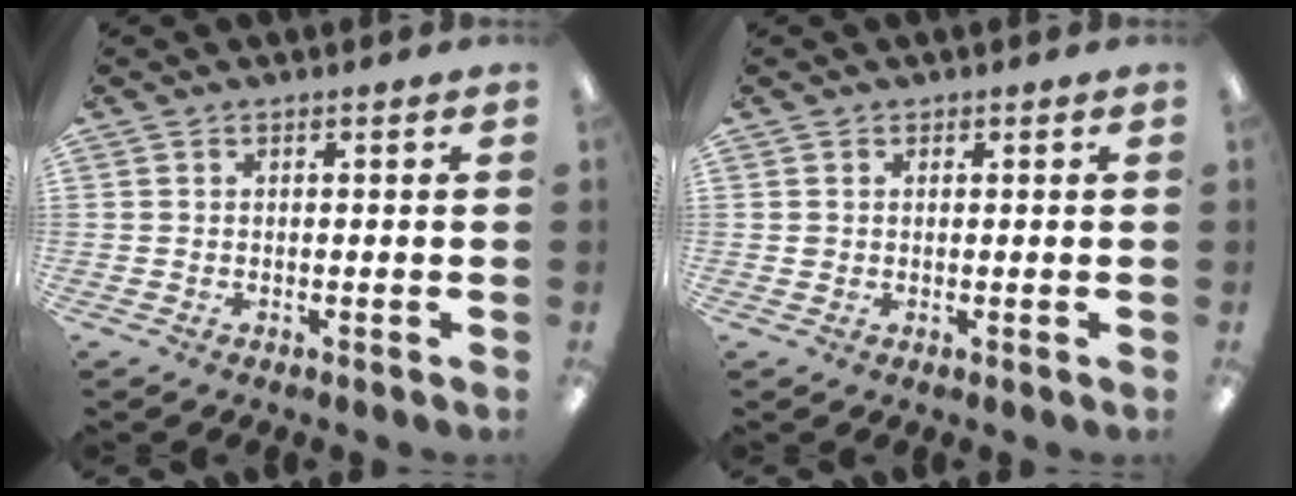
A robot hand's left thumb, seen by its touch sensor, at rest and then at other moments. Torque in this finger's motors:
{"motor_torque": [-0.01, 0.00, 0.09, -0.11, 0.00]}